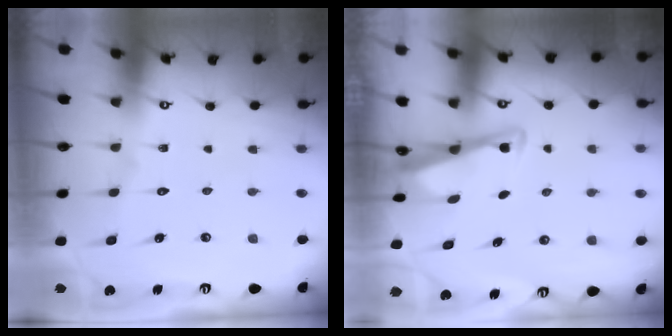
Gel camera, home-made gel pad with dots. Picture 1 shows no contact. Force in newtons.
{"total": 3.4, "press": 3.4, "slide": 0.4}